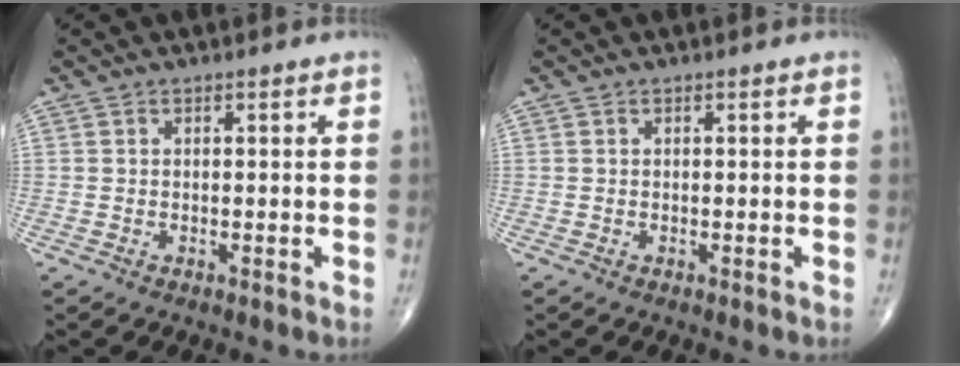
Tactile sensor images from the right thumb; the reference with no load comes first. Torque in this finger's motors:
{"motor_torque": [0.00, 0.00, 0.00, 0.00, 0.00]}